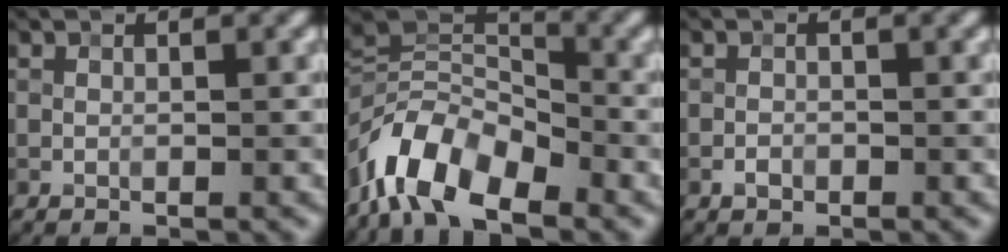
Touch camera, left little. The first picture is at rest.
{"total": 8.3, "force": [-5.4, 3.7, 5.1], "torque": [-0.092, 0.010, -0.115]}
{"total": 0.8, "force": [-0.6, 0.5, 0.1], "torque": [0.004, -0.002, -0.015]}